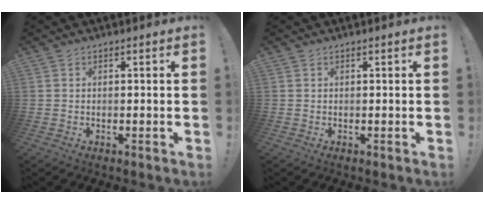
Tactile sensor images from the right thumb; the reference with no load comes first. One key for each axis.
{"total": 0.0}